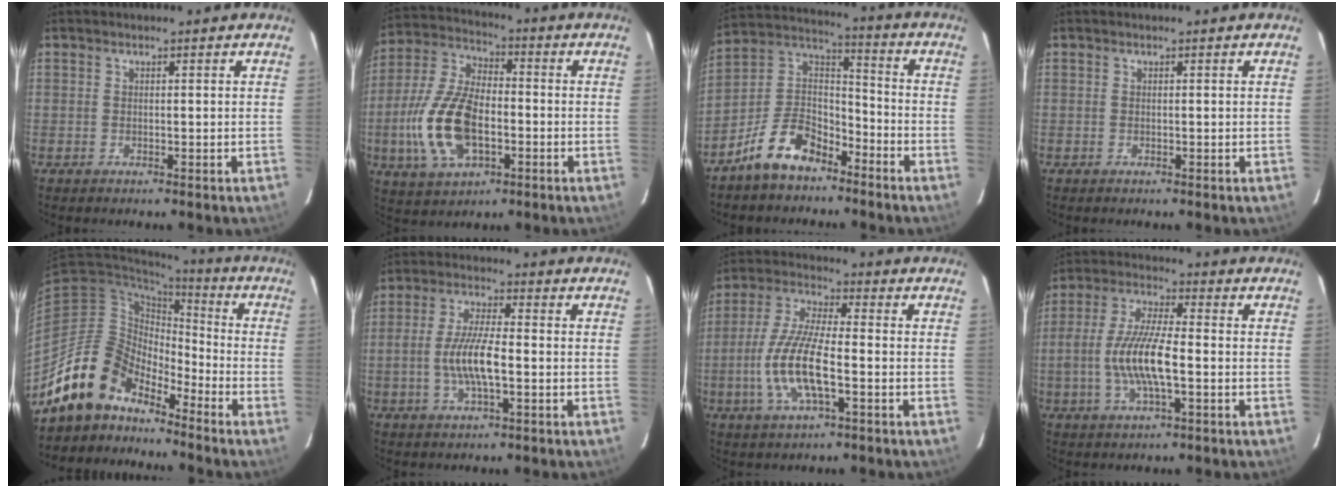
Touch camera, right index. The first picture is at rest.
{"total": 16.4, "force": [-4.0, 8.6, 13.4], "torque": [-0.295, 0.002, -0.071]}
{"total": 12.6, "force": [-8.4, 6.6, 6.7], "torque": [-0.149, 0.043, -0.150]}
{"total": 0.0}
{"total": 13.1, "force": [-10.9, 6.3, 3.6], "torque": [-0.076, 0.029, -0.206]}
{"total": 8.7, "force": [-1.8, 2.3, 8.2], "torque": [-0.167, 0.002, -0.036]}
{"total": 12.9, "force": [-3.5, 3.7, 11.8], "torque": [-0.248, -0.006, -0.069]}
{"total": 11.8, "force": [-2.4, 3.1, 11.1], "torque": [-0.228, 0.001, -0.048]}